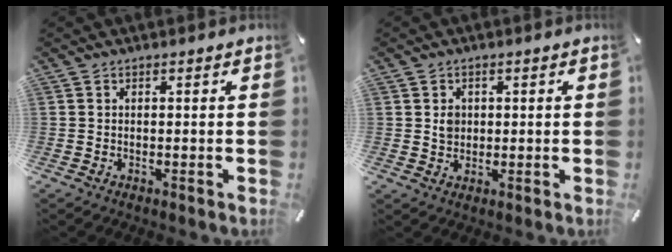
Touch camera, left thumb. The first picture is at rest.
{"total": 2.7, "force": [0.5, 2.5, 0.8], "torque": [-0.004, -0.001, 0.004]}